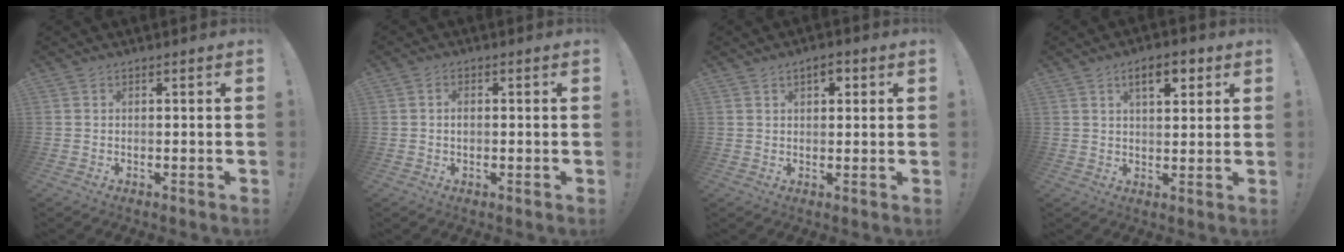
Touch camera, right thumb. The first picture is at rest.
{"total": 1.5, "force": [-0.1, 1.1, 0.9], "torque": [-0.027, 0.009, 0.000]}
{"total": 3.5, "force": [1.8, 1.8, 2.4], "torque": [-0.030, -0.004, 0.028]}
{"total": 7.3, "force": [3.7, 3.2, 5.5], "torque": [-0.076, -0.006, 0.059]}